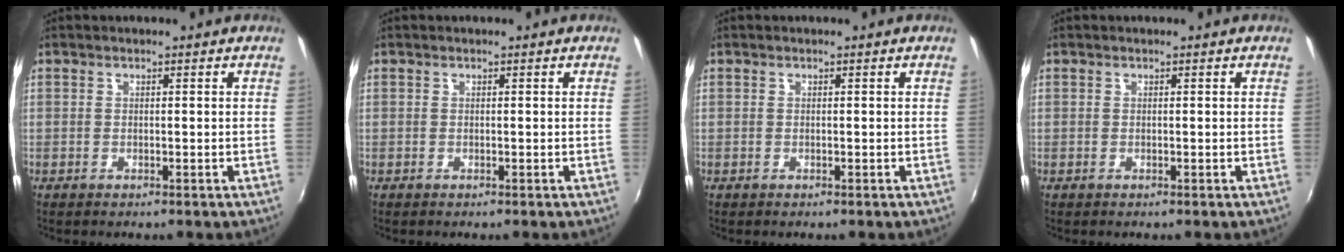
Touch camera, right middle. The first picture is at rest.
{"total": 0.0}
{"total": 0.0}
{"total": 0.0}